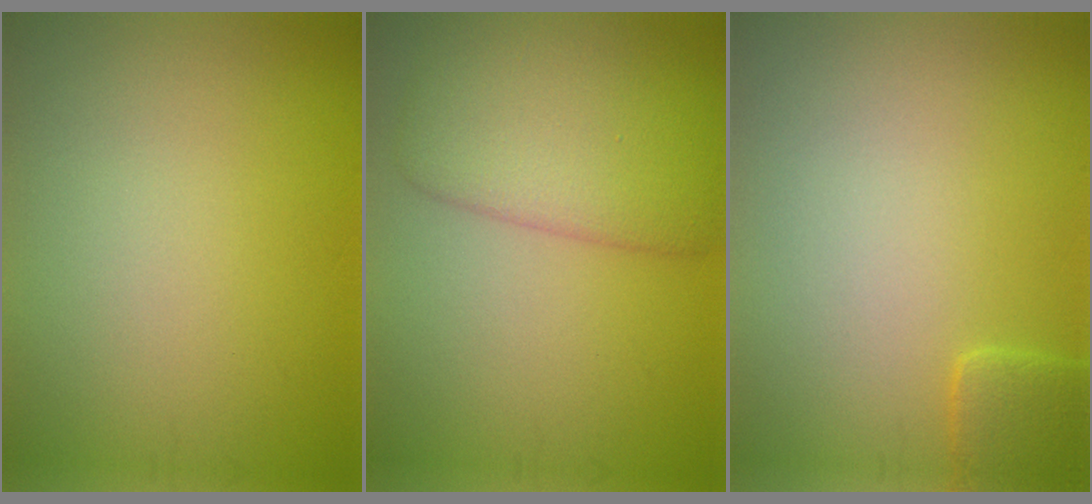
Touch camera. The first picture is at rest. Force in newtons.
{"total": 5.7, "press": 5.7, "slide": 0.3}
{"total": 2.0, "press": 2.0, "slide": 0.3}